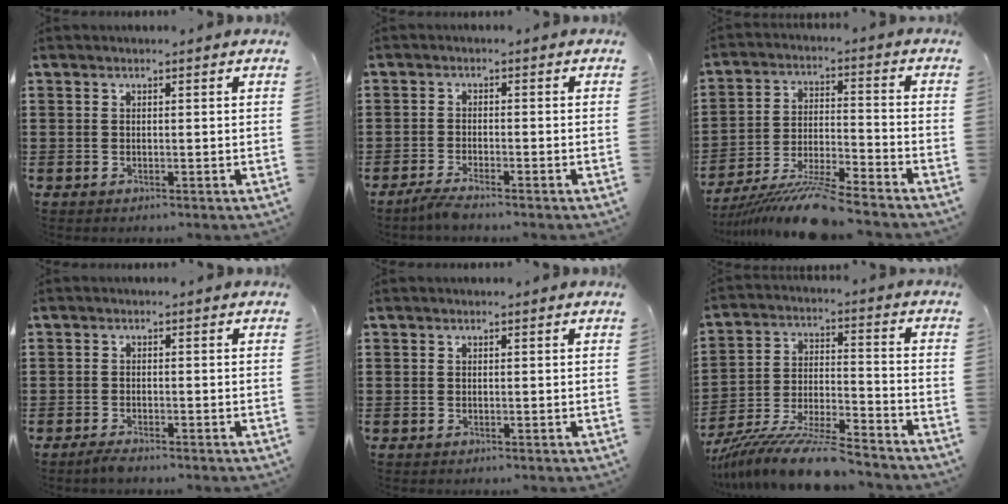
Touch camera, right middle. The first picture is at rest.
{"total": 2.2, "force": [-2.0, -0.2, 1.0], "torque": [-0.026, -0.001, -0.039]}
{"total": 10.1, "force": [-9.2, 0.0, 4.2], "torque": [-0.073, 0.009, -0.178]}
{"total": 1.3, "force": [-1.2, 0.1, 0.5], "torque": [-0.019, -0.006, -0.025]}
{"total": 0.0}
{"total": 11.6, "force": [-10.5, 0.8, 5.1], "torque": [-0.089, 0.020, -0.202]}